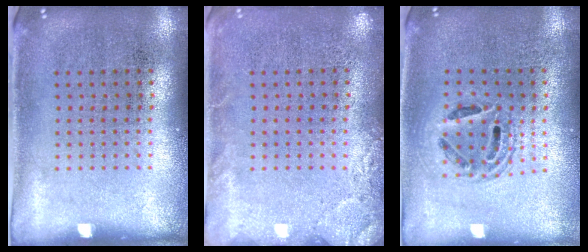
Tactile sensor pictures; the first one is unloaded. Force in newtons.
{"total": 2.0, "press": 2.0, "slide": 0.3}
{"total": 1.4, "press": 1.3, "slide": 0.7}